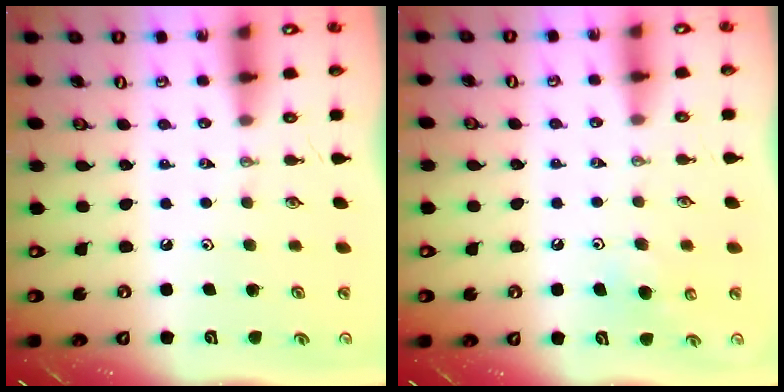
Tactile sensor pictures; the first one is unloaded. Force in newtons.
{"total": 5.3, "press": 5.1, "slide": 1.2}